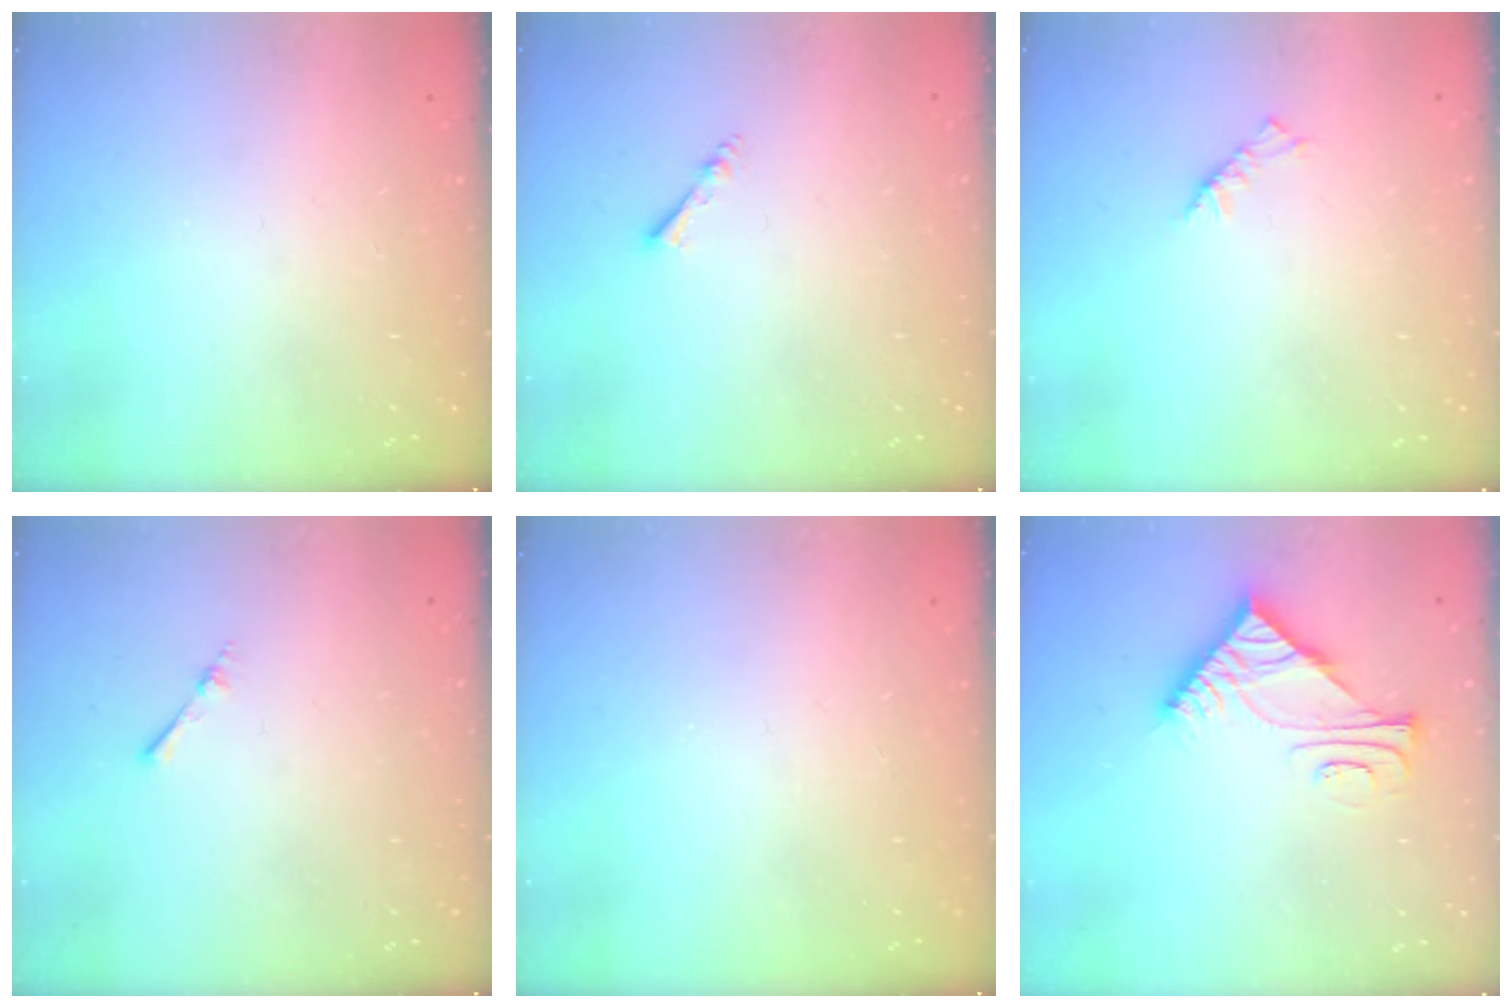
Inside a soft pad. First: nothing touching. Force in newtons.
{"total": 2.2, "press": 2.1, "slide": 0.4}
{"total": 3.7, "press": 3.7, "slide": 0.8}
{"total": 1.7, "press": 1.7, "slide": 0.3}
{"total": 0.0}
{"total": 6.8, "press": 6.8, "slide": 0.1}